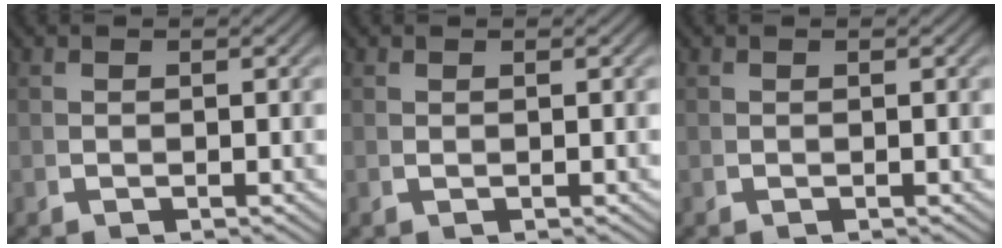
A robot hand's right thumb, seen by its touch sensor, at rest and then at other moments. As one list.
[{"total": 0.0}, {"total": 0.0}]